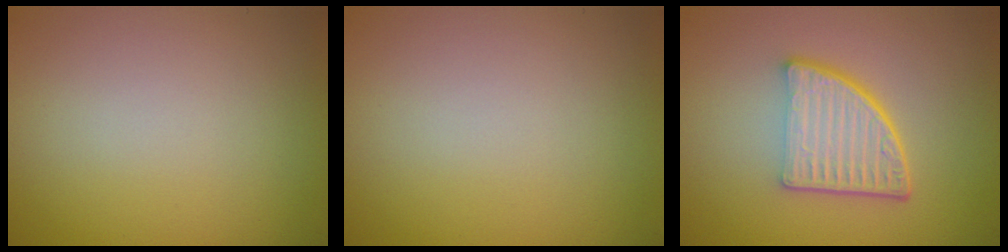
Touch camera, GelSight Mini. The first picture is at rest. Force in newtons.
{"total": 0.0}
{"total": 5.6, "press": 3.8, "slide": 4.1}